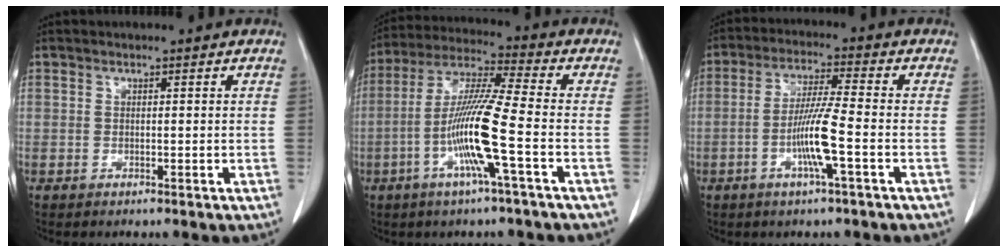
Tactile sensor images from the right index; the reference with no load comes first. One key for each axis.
{"total": 12.4, "fx": -3.6, "fy": -0.6, "fz": 11.8, "tx": -0.236, "ty": -0.004, "tz": -0.078}
{"total": 8.0, "fx": -2.5, "fy": -0.3, "fz": 7.6, "tx": -0.149, "ty": -0.004, "tz": -0.050}